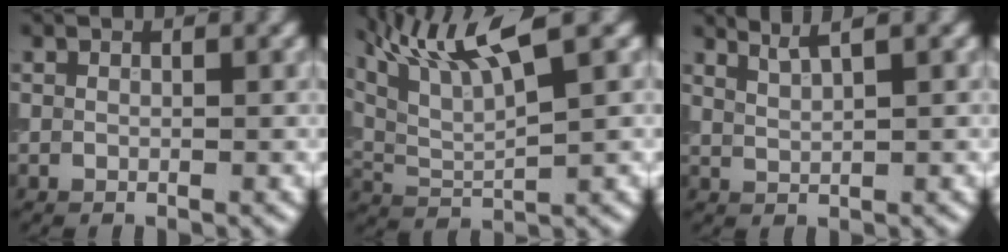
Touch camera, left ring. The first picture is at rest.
{"total": 8.5, "force": [5.3, 1.8, 6.4], "torque": [-0.127, 0.020, 0.102]}
{"total": 2.3, "force": [2.1, 0.3, 1.0], "torque": [-0.007, 0.012, 0.029]}